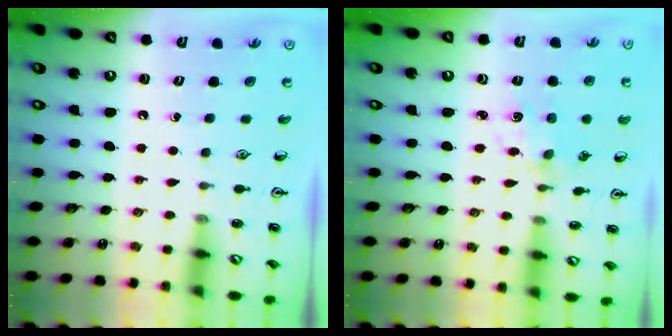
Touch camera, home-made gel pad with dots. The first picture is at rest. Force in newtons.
{"total": 2.6, "press": 2.6, "slide": 0.4}